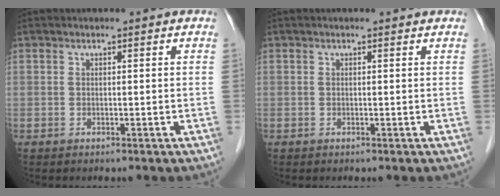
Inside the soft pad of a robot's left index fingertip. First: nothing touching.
{"total": 1.1, "force": [1.0, 0.3, 0.4], "torque": [-0.012, 0.018, 0.009]}